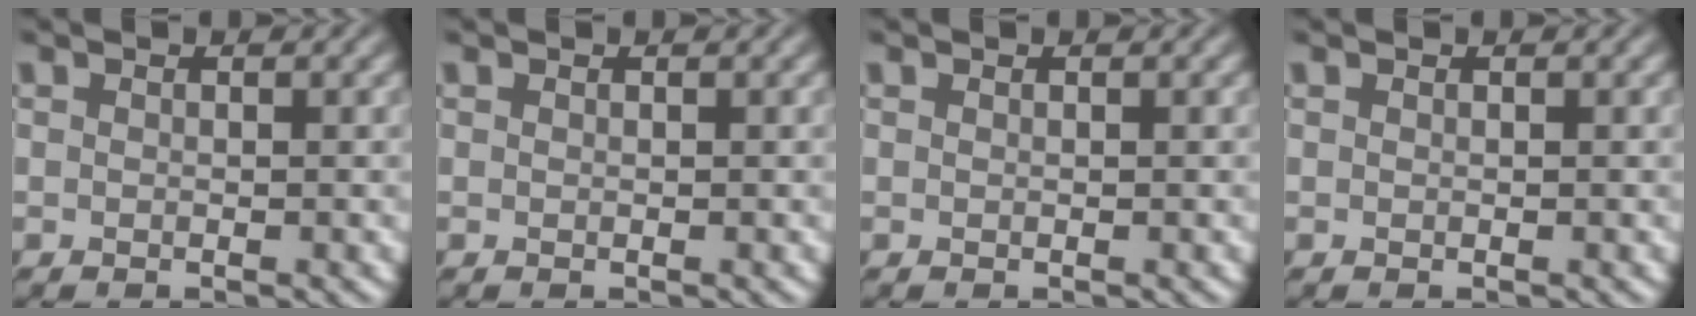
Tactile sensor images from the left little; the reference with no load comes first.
{"total": 0.0}
{"total": 0.0}
{"total": 0.0}